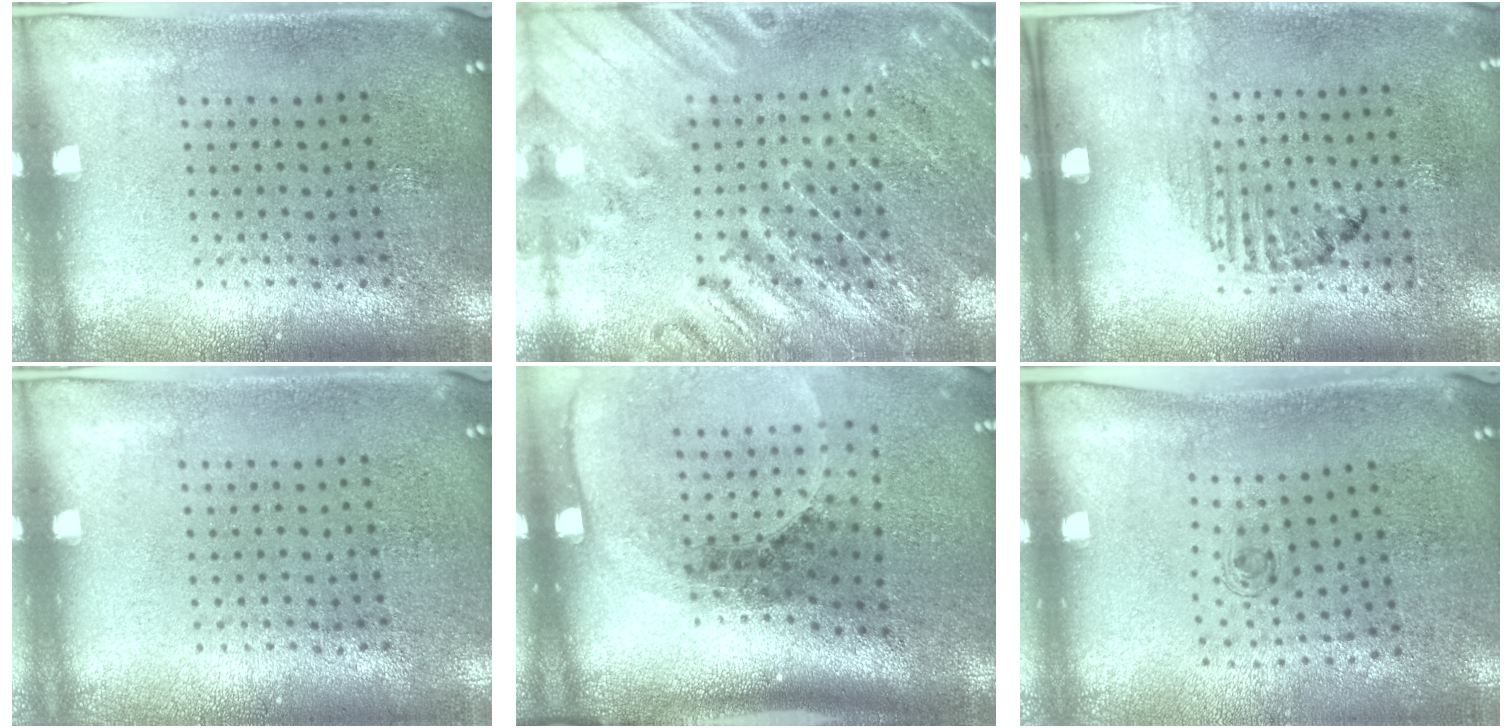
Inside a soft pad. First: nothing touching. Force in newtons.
{"total": 3.0, "press": 3.0, "slide": 0.3}
{"total": 1.5, "press": 1.2, "slide": 1.0}
{"total": 0.0}
{"total": 2.7, "press": 1.9, "slide": 1.9}
{"total": 0.6, "press": 0.2, "slide": 0.6}